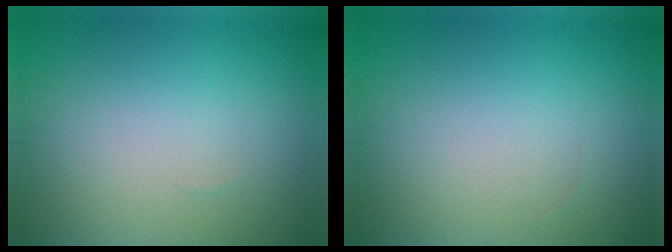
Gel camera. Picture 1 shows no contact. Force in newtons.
{"total": 0.0}